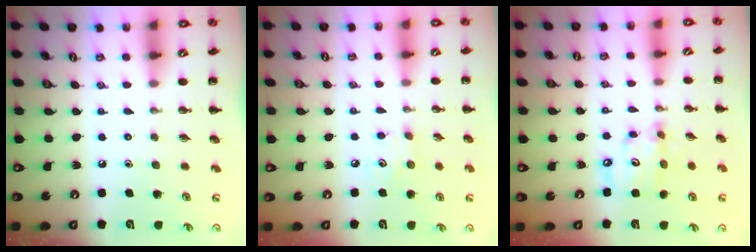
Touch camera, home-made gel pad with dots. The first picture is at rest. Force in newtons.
{"total": 3.6, "press": 3.5, "slide": 1.0}
{"total": 8.9, "press": 8.7, "slide": 1.8}